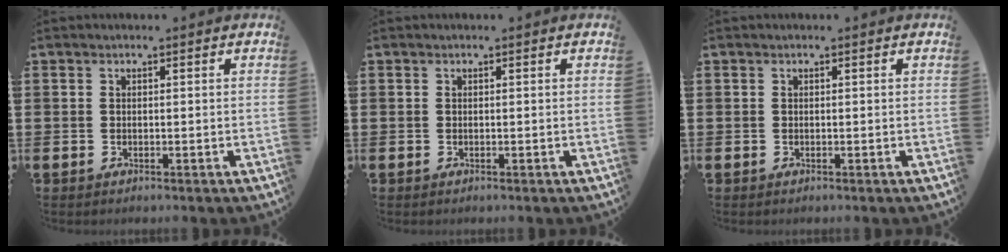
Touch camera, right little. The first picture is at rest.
{"total": 0.0}
{"total": 0.0}